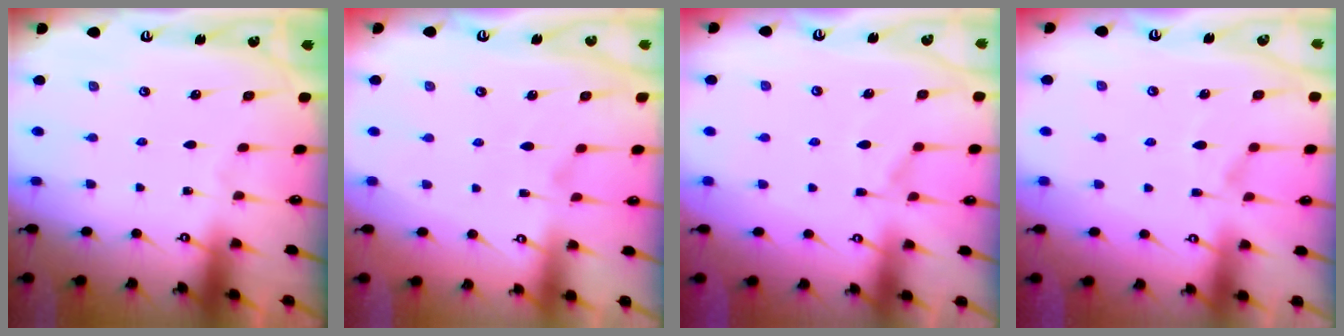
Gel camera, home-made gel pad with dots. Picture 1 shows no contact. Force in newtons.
{"total": 1.1, "press": 0.4, "slide": 1.1}
{"total": 1.8, "press": 1.0, "slide": 1.5}
{"total": 1.2, "press": 0.0, "slide": 1.2}